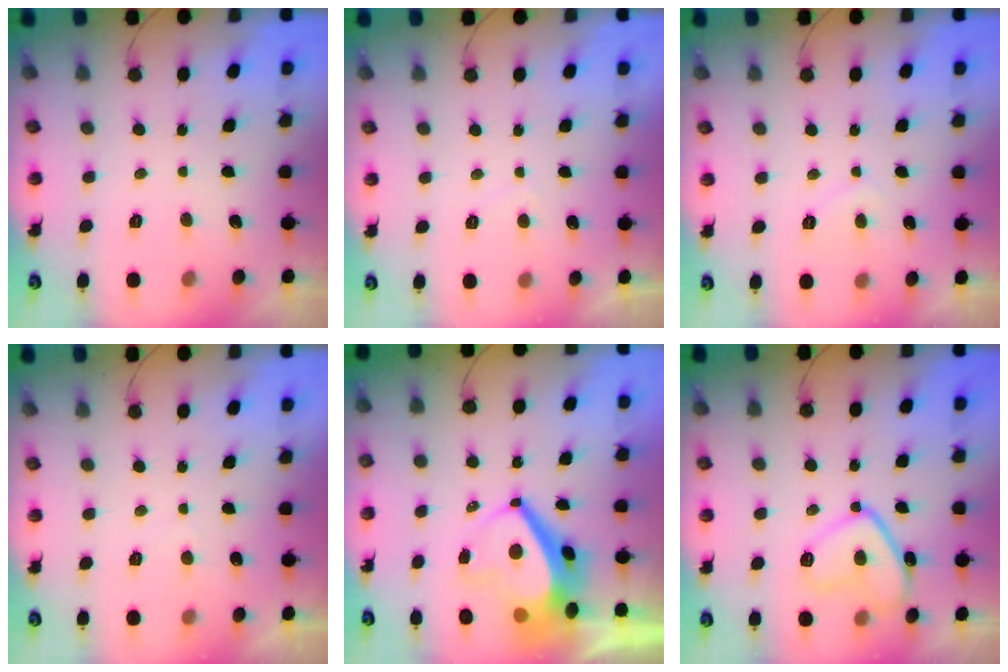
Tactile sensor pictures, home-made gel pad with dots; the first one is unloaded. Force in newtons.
{"total": 0.9, "press": 0.7, "slide": 0.6}
{"total": 3.0, "press": 3.0, "slide": 0.3}
{"total": 1.3, "press": 1.2, "slide": 0.5}
{"total": 7.4, "press": 7.3, "slide": 0.9}
{"total": 12.4, "press": 12.3, "slide": 1.2}